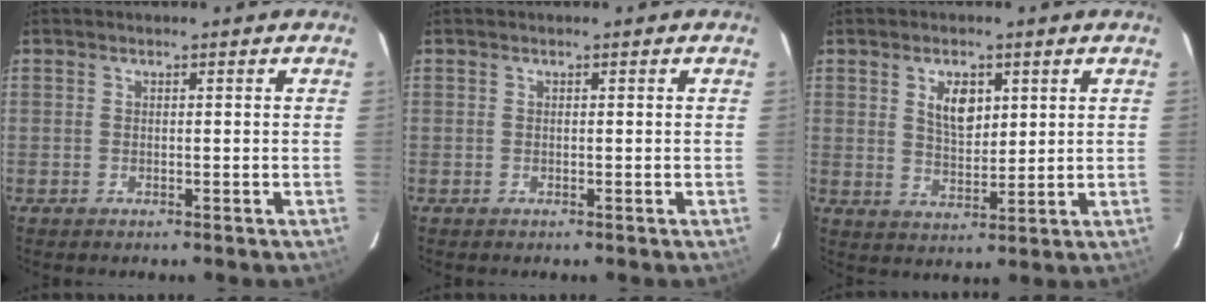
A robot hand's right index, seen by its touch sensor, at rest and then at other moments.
{"total": 0.0}
{"total": 5.6, "force": [2.0, 2.8, 4.4], "torque": [-0.075, 0.003, 0.038]}